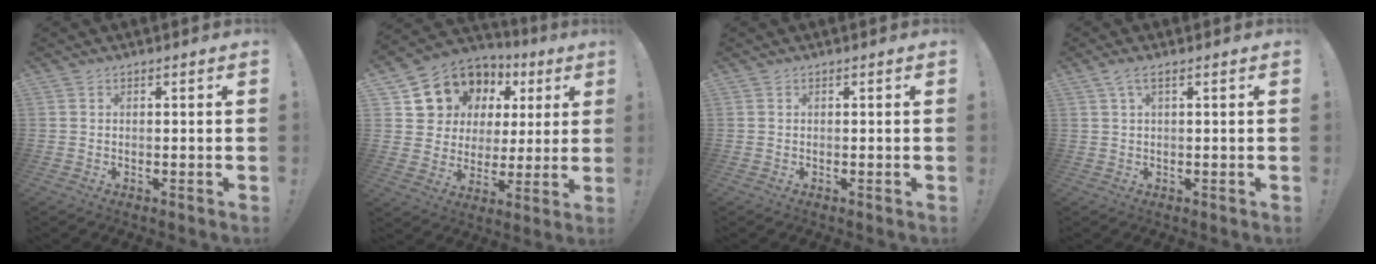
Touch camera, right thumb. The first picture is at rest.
{"total": 11.3, "force": [6.7, 8.8, 2.5], "torque": [-0.041, -0.055, 0.140]}
{"total": 0.0}
{"total": 2.7, "force": [1.2, 0.6, 2.3], "torque": [-0.045, -0.003, 0.020]}